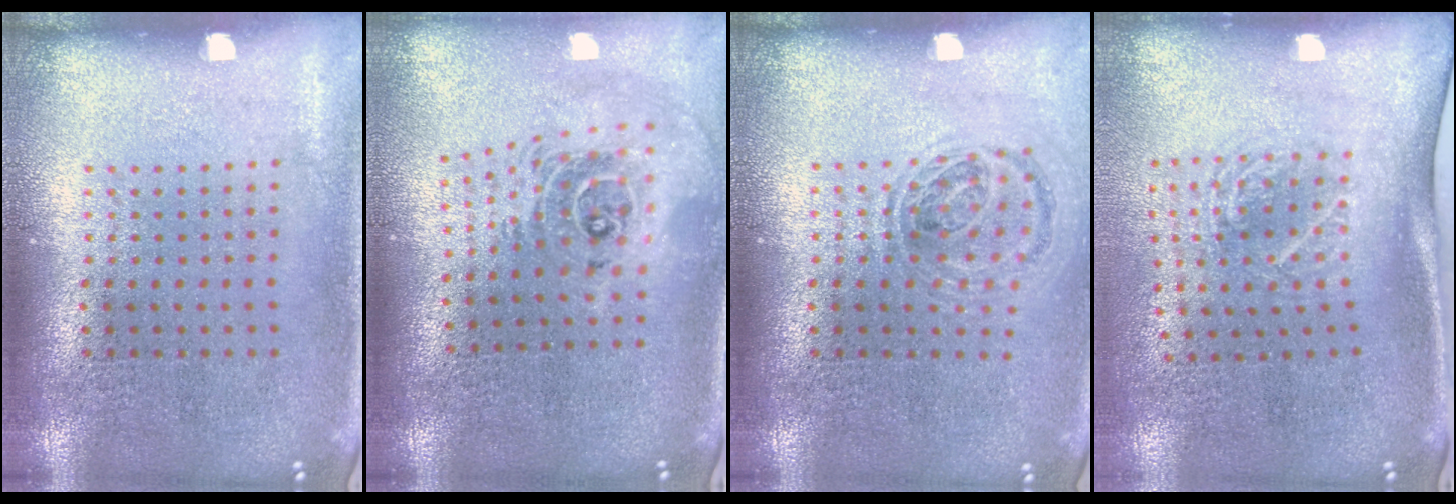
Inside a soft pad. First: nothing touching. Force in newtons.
{"total": 2.3, "press": 1.8, "slide": 1.5}
{"total": 0.9, "press": 0.9, "slide": 0.1}
{"total": 1.9, "press": 1.3, "slide": 1.4}